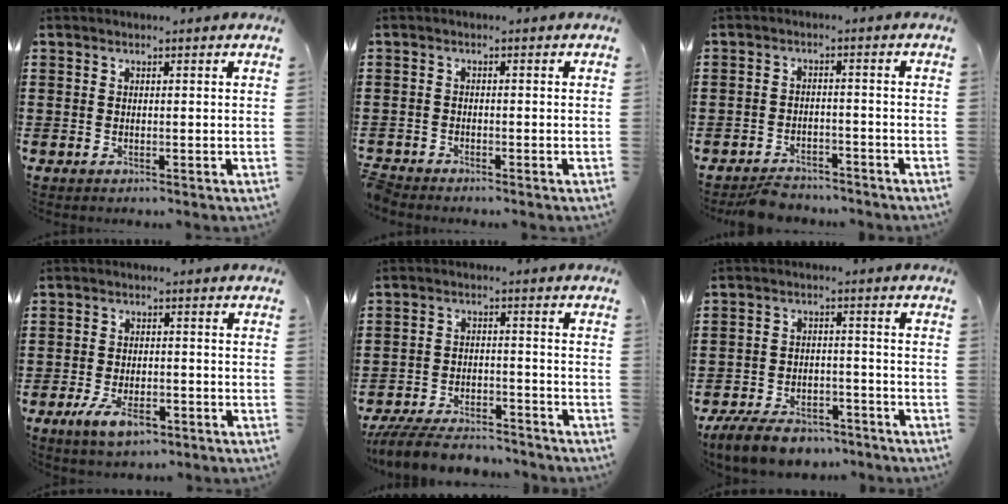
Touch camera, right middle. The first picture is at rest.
{"total": 1.7, "force": [-1.7, 0.0, 0.0], "torque": [-0.012, -0.003, -0.039]}
{"total": 3.3, "force": [-3.2, 0.9, 0.1], "torque": [-0.006, 0.005, -0.067]}
{"total": 4.8, "force": [-3.0, 2.1, 3.1], "torque": [-0.062, 0.004, -0.058]}
{"total": 6.7, "force": [-6.4, 1.2, 1.6], "torque": [-0.037, 0.008, -0.126]}
{"total": 6.7, "force": [-6.0, 1.9, 2.2], "torque": [-0.042, 0.016, -0.115]}